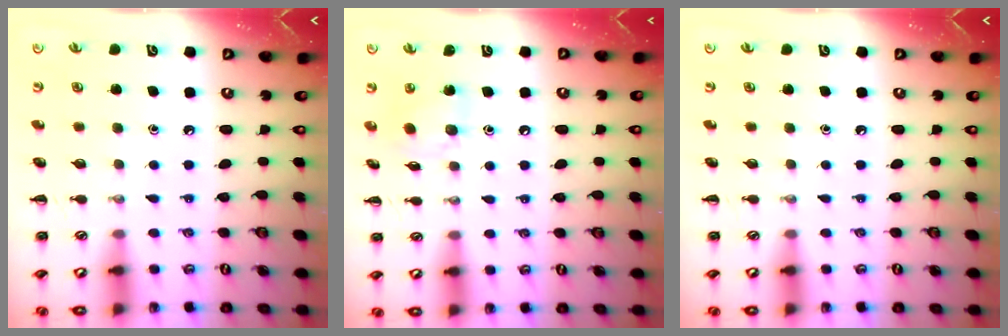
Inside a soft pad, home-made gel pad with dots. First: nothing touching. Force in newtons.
{"total": 8.1, "press": 8.1, "slide": 0.6}
{"total": 0.0}